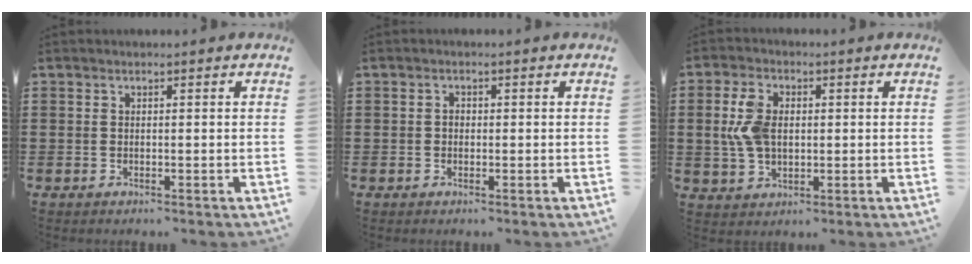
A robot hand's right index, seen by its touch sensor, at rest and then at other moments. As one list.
[{"total": 1.0, "force": [-0.1, 0.7, 0.6], "torque": [-0.012, 0.003, -0.002]}, {"total": 6.5, "force": [0.5, 4.0, 5.1], "torque": [-0.133, 0.006, 0.000]}]